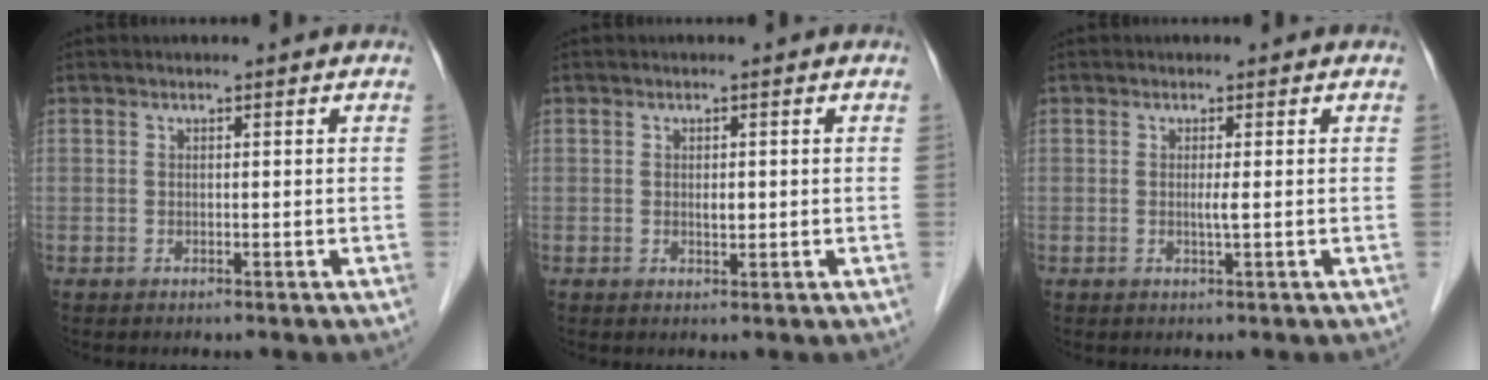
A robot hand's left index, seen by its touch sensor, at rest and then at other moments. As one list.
[{"total": 1.1, "force": [-0.1, 0.6, 1.0], "torque": [-0.015, -0.005, 0.001]}, {"total": 1.0, "force": [-0.1, -0.3, 1.0], "torque": [-0.021, -0.005, -0.003]}]